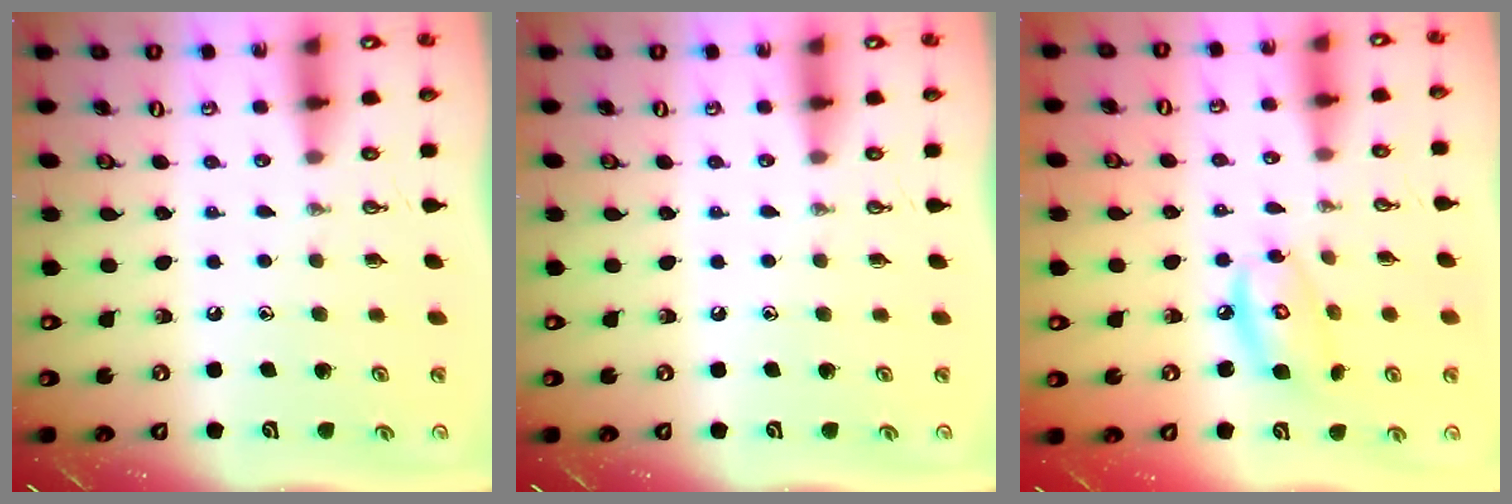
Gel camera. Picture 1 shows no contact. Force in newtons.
{"total": 0.0}
{"total": 8.7, "press": 8.7, "slide": 0.6}